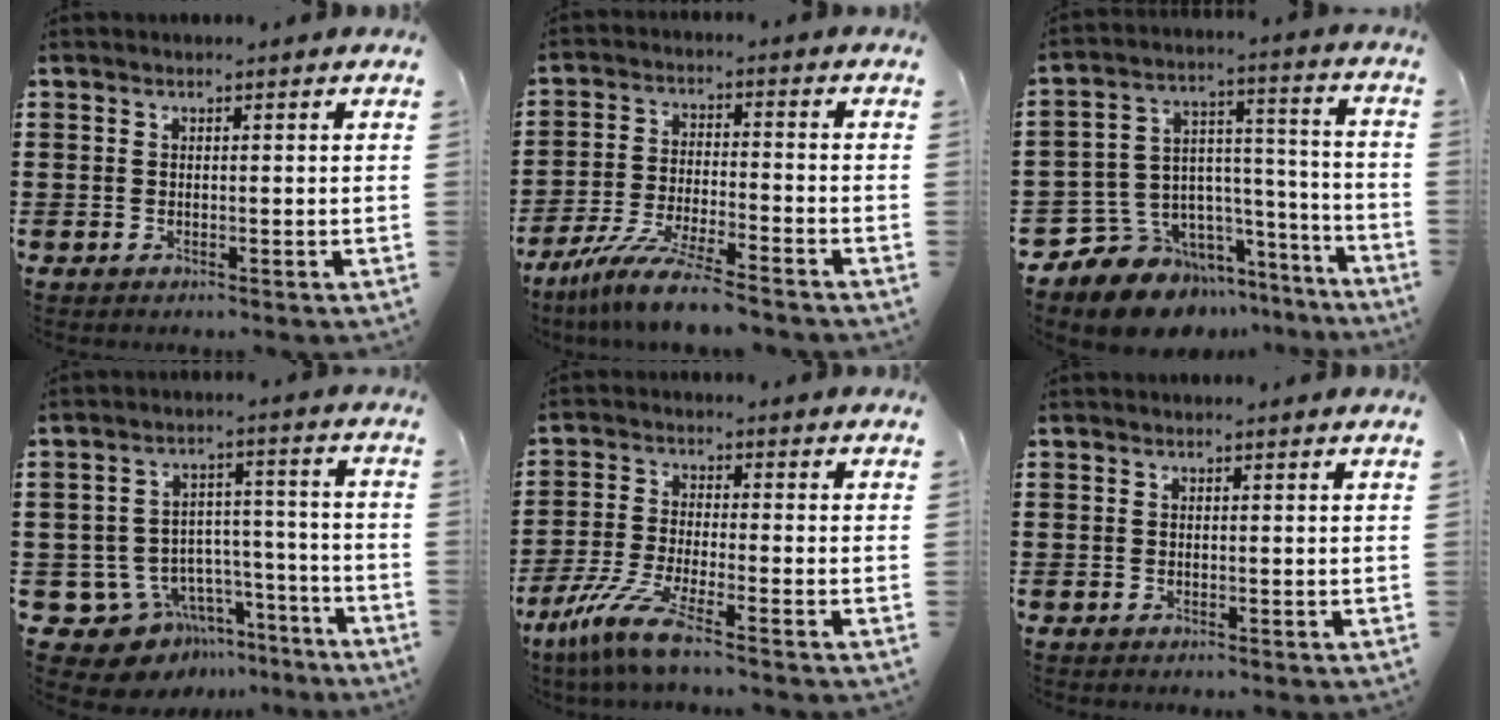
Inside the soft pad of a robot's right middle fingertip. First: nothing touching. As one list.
[{"total": 8.8, "force": [-7.8, -0.2, 4.1], "torque": [-0.087, -0.008, -0.151]}, {"total": 9.3, "force": [-7.7, 5.3, 0.3], "torque": [-0.030, 0.002, -0.141]}, {"total": 9.8, "force": [-7.6, 5.9, 2.1], "torque": [-0.047, 0.030, -0.134]}, {"total": 7.7, "force": [-5.5, 0.6, 5.4], "torque": [-0.128, -0.020, -0.108]}, {"total": 0.0}]